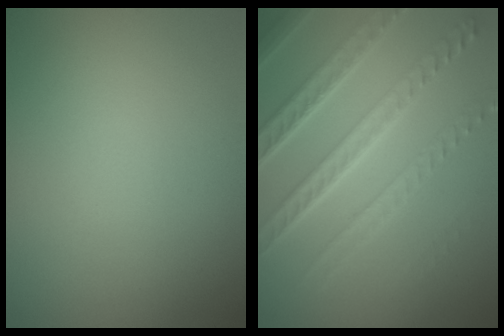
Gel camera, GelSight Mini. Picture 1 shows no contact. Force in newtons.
{"total": 7.1, "press": 5.0, "slide": 5.0}